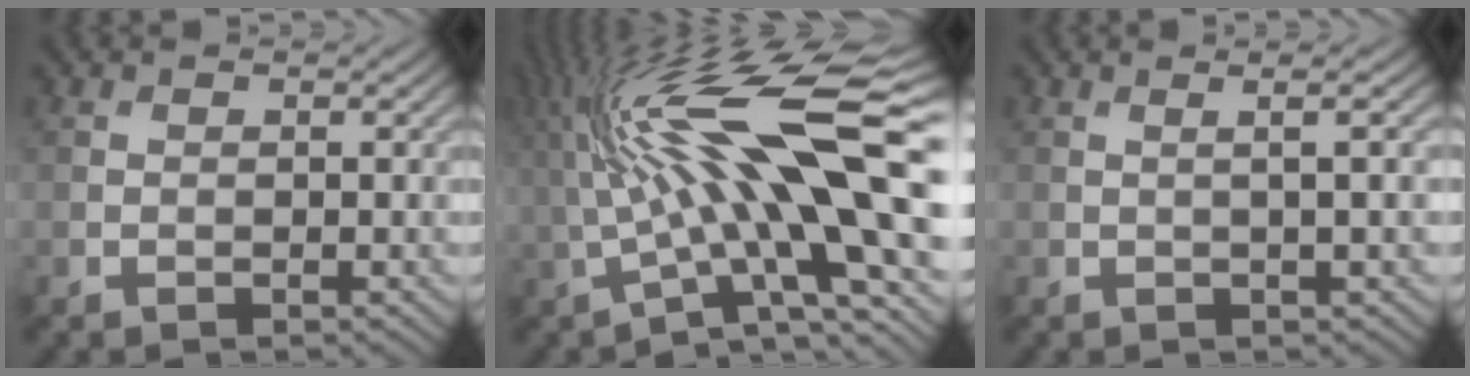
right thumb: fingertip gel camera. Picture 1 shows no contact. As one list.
[{"total": 19.8, "force": [2.4, 5.5, 18.9], "torque": [-0.327, 0.020, 0.044]}, {"total": 3.1, "force": [0.5, 0.5, 3.0], "torque": [-0.041, 0.013, 0.000]}]